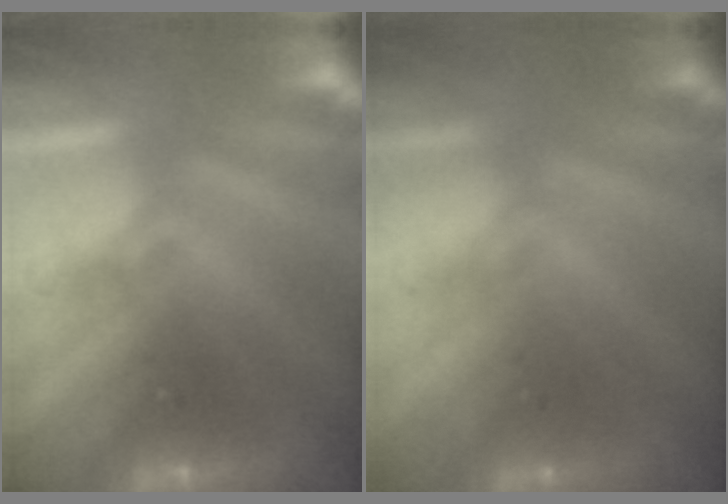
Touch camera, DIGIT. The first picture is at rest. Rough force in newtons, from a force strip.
{"total": 2.4}